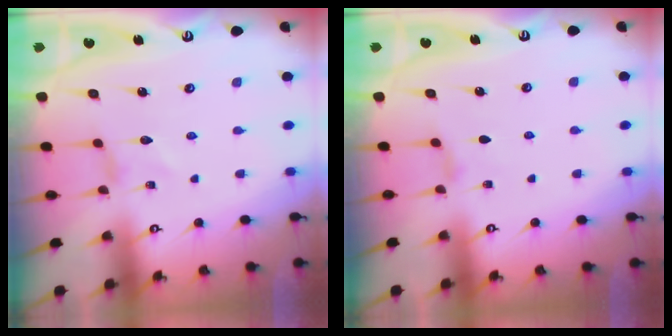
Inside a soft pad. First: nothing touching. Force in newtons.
{"total": 1.5, "press": 1.5, "slide": 0.3}